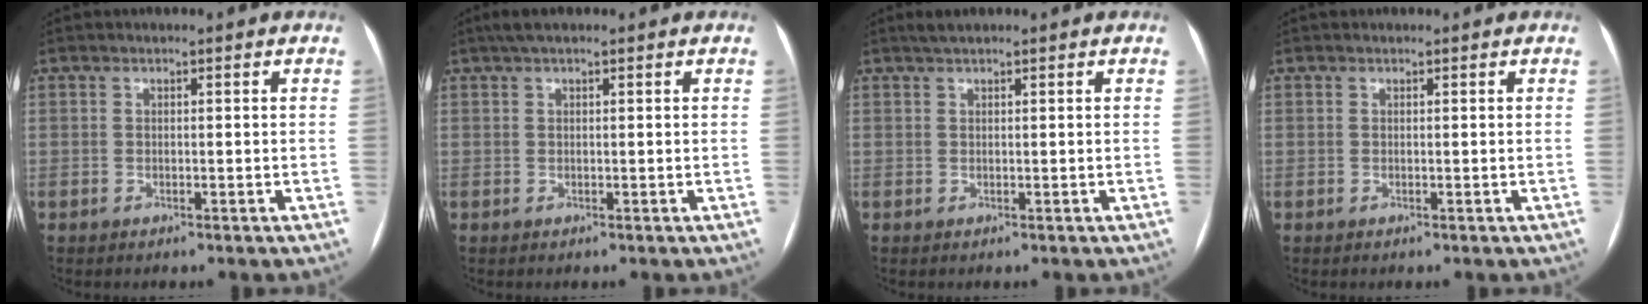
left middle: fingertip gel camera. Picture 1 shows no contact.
{"total": 2.9, "force": [2.0, 0.6, 2.0], "torque": [-0.037, 0.027, 0.035]}
{"total": 1.6, "force": [1.3, 0.2, 0.9], "torque": [-0.019, 0.013, 0.025]}
{"total": 0.0}